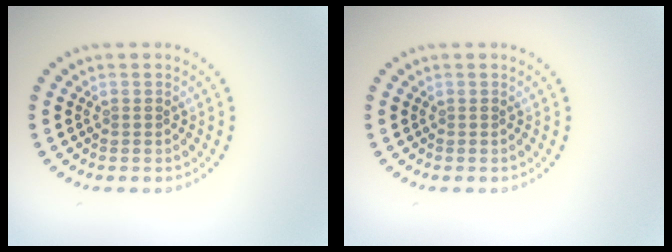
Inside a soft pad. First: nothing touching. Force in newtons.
{"total": 0.0}